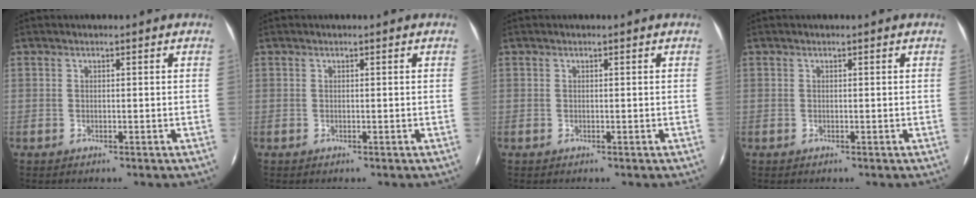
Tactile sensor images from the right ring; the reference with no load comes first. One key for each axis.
{"total": 0.0}
{"total": 0.0}
{"total": 0.0}